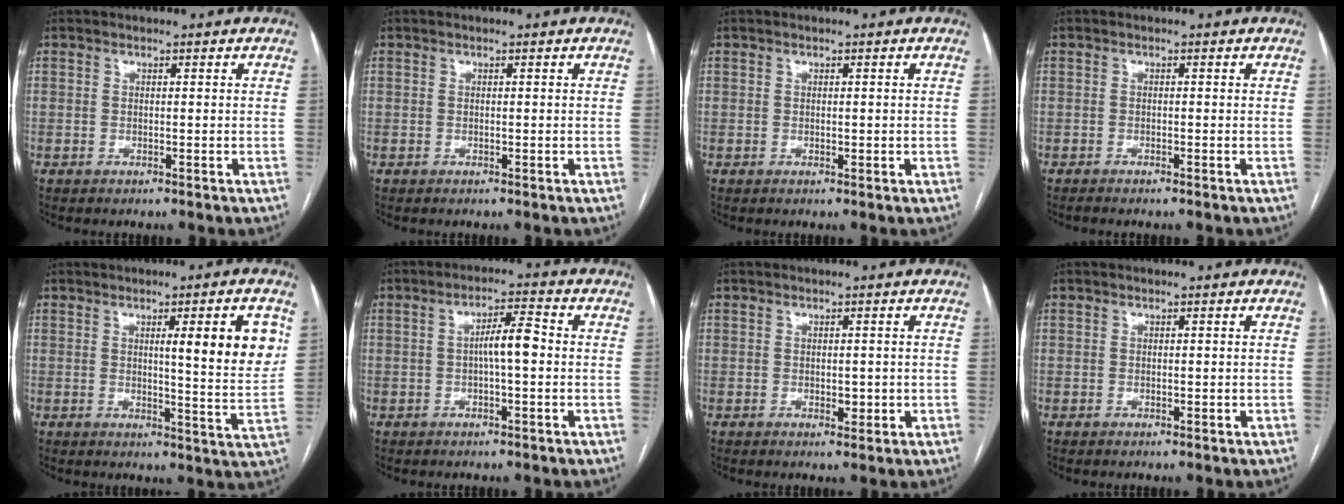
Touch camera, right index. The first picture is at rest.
{"total": 0.0}
{"total": 0.9, "force": [-0.1, 0.6, 0.7], "torque": [-0.011, 0.001, 0.002]}
{"total": 0.9, "force": [-0.8, 0.0, 0.6], "torque": [-0.014, -0.001, -0.012]}
{"total": 10.0, "force": [3.2, 0.6, 9.4], "torque": [-0.116, -0.012, 0.039]}
{"total": 5.2, "force": [-0.2, 0.9, 5.1], "torque": [-0.090, 0.016, -0.003]}
{"total": 2.2, "force": [-0.3, 1.3, 1.7], "torque": [-0.023, 0.000, 0.001]}
{"total": 0.7, "force": [-0.1, 0.4, 0.6], "torque": [-0.010, 0.001, 0.002]}